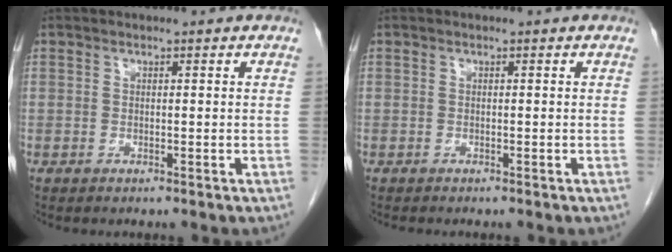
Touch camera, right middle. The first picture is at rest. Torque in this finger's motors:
{"motor_torque": [-0.01, 0.02, -0.01, 0.00]}